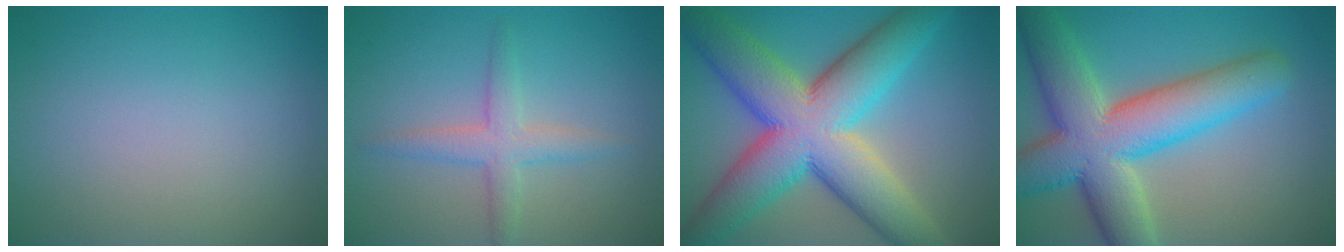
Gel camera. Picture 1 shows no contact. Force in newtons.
{"total": 2.9, "press": 2.9, "slide": 0.1}
{"total": 14.0, "press": 14.0, "slide": 0.7}
{"total": 11.2, "press": 11.2, "slide": 0.6}